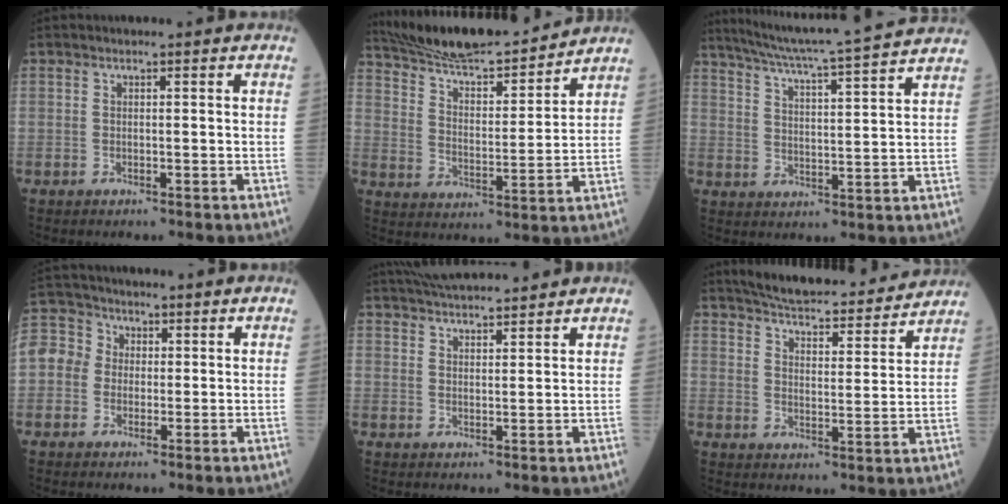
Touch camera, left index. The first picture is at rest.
{"total": 17.5, "force": [16.2, 1.6, 6.5], "torque": [-0.114, 0.000, 0.263]}
{"total": 18.1, "force": [16.4, -1.5, 7.4], "torque": [-0.139, -0.013, 0.227]}
{"total": 13.4, "force": [1.7, 12.2, 5.3], "torque": [-0.163, 0.057, 0.031]}
{"total": 9.1, "force": [8.6, 0.8, 2.9], "torque": [-0.053, 0.030, 0.141]}
{"total": 18.2, "force": [16.8, 2.8, 6.3], "torque": [-0.089, 0.002, 0.229]}